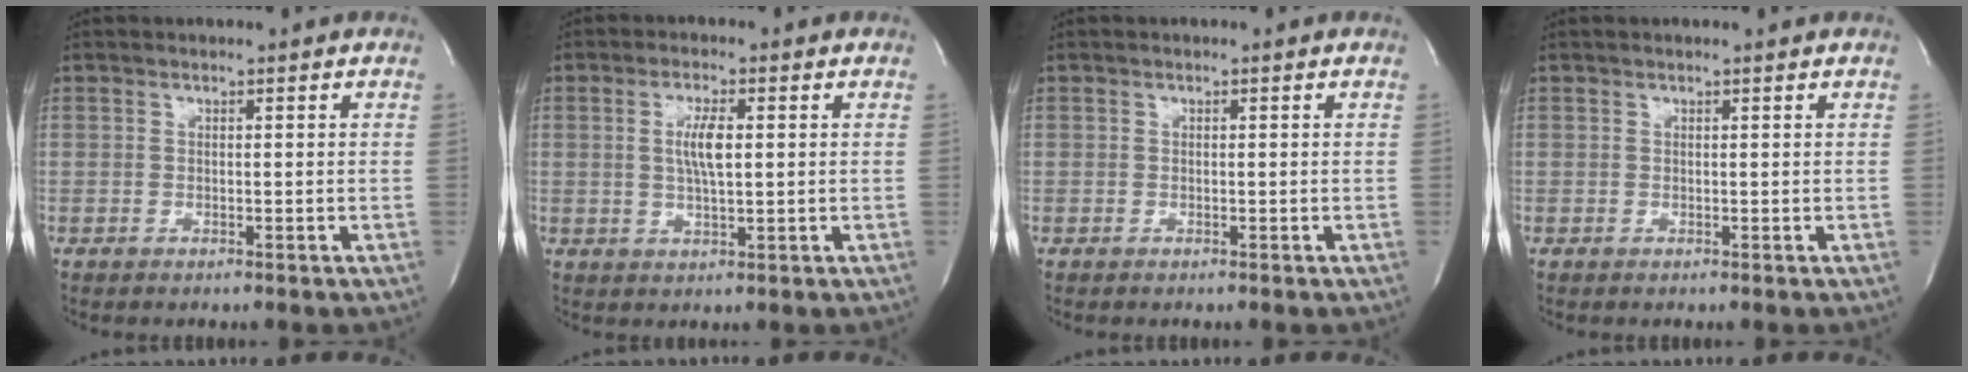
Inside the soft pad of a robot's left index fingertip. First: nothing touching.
{"total": 4.5, "force": [0.6, 0.8, 4.4], "torque": [-0.090, -0.001, 0.011]}
{"total": 0.0}
{"total": 1.1, "force": [1.0, 0.1, 0.5], "torque": [-0.009, 0.013, 0.013]}